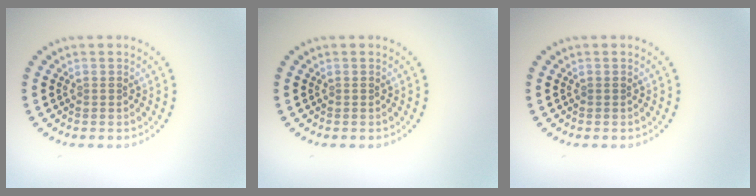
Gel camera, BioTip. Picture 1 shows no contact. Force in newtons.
{"total": 0.0}
{"total": 0.0}